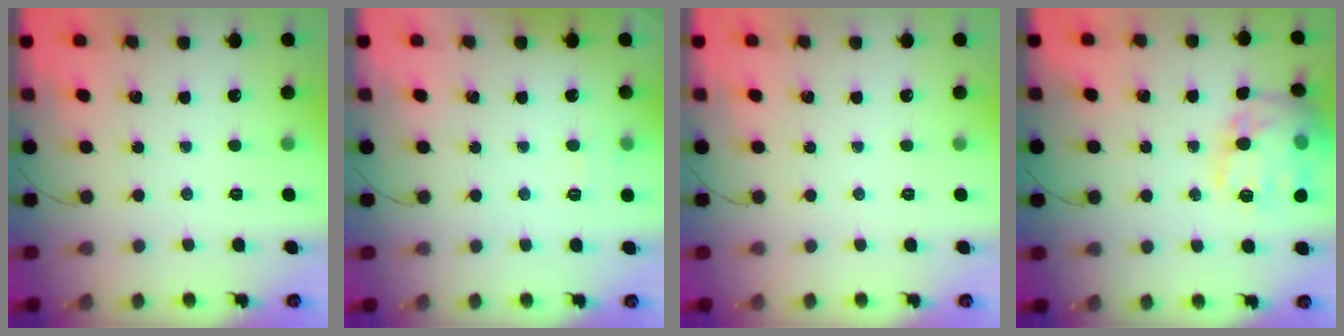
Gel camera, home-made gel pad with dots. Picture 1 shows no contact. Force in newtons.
{"total": 5.7, "press": 5.5, "slide": 1.7}
{"total": 0.0}
{"total": 19.4, "press": 19.3, "slide": 1.6}